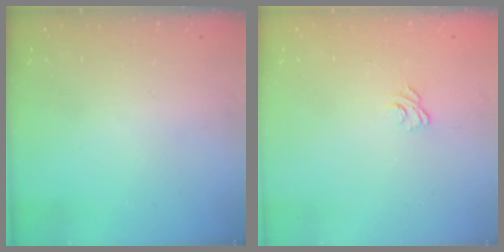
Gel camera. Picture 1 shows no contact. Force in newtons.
{"total": 3.1, "press": 2.8, "slide": 1.3}